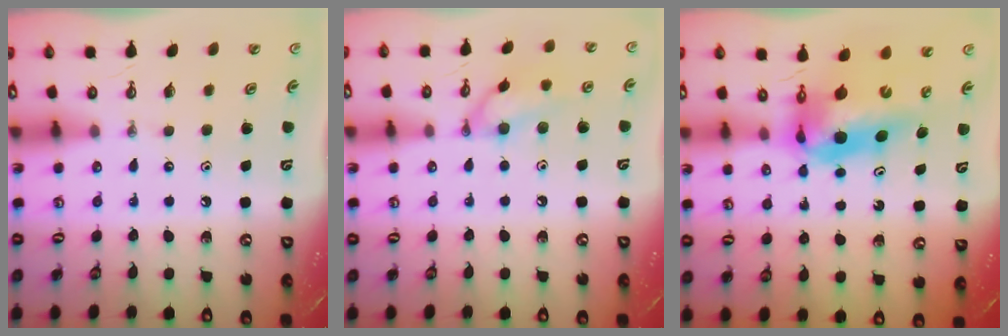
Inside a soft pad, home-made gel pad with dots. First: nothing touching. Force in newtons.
{"total": 10.7, "press": 10.7, "slide": 0.3}
{"total": 11.1, "press": 10.6, "slide": 3.2}